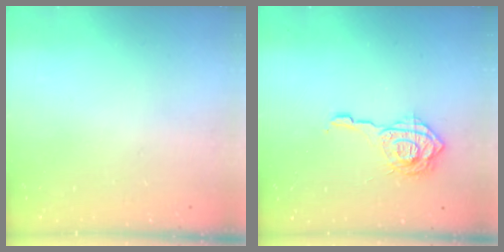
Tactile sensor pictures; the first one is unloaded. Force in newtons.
{"total": 12.4, "press": 12.4, "slide": 1.3}